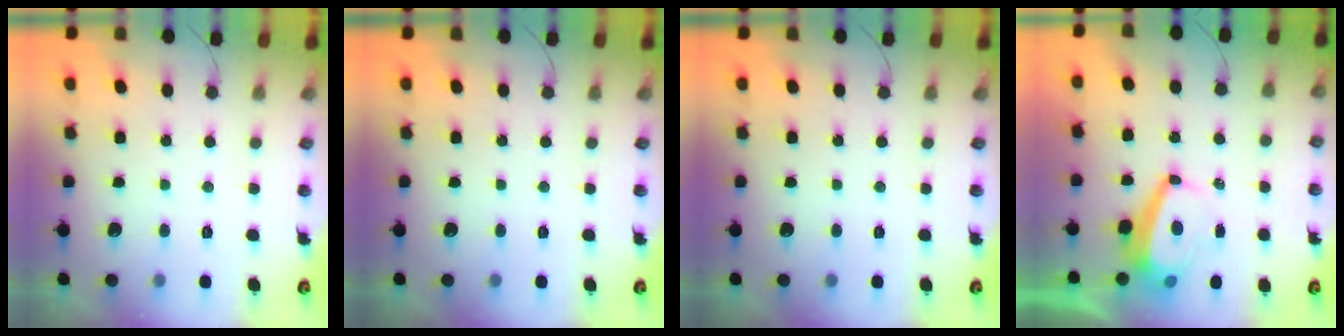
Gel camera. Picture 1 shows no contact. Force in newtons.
{"total": 0.0}
{"total": 0.0}
{"total": 6.5, "press": 6.5, "slide": 0.7}